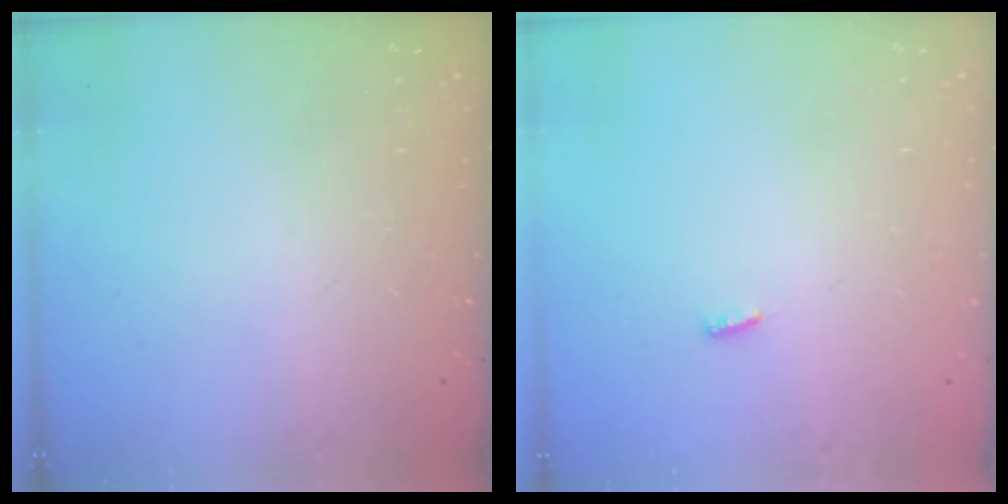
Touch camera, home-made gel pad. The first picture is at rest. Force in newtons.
{"total": 3.0, "press": 2.9, "slide": 0.8}